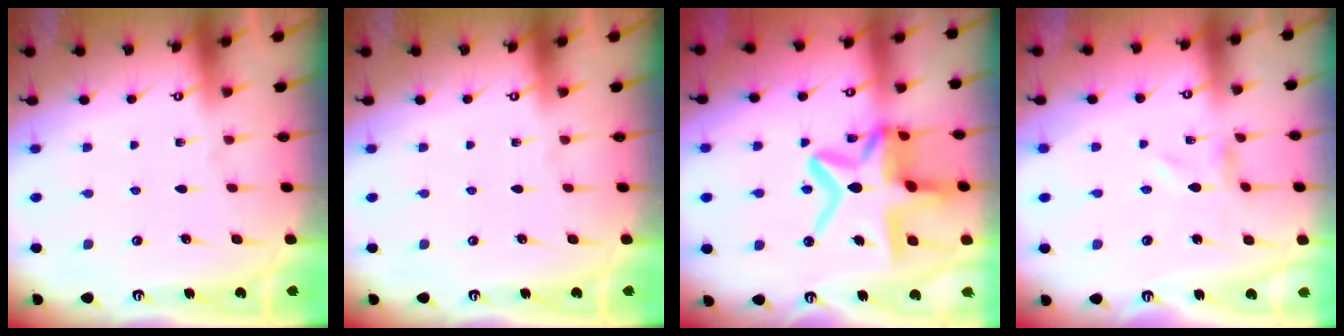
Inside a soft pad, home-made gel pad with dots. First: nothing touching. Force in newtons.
{"total": 0.0}
{"total": 18.3, "press": 18.2, "slide": 1.8}
{"total": 0.0}